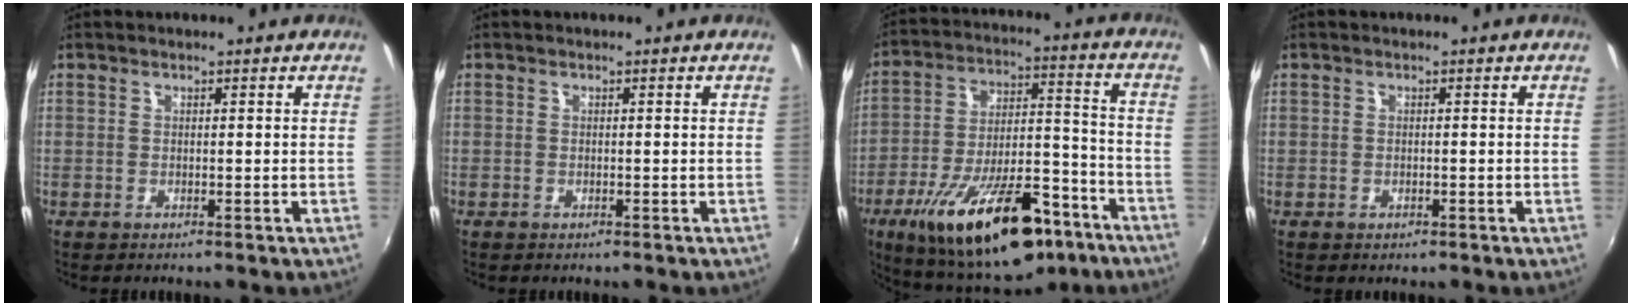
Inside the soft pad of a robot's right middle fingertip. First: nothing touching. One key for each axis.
{"total": 0.0}
{"total": 26.1, "fx": -16.2, "fy": 9.9, "fz": 17.9, "tx": -0.308, "ty": -0.015, "tz": -0.238}
{"total": 0.7, "fx": -0.4, "fy": 0.6, "fz": 0.1, "tx": -0.001, "ty": -0.003, "tz": -0.006}